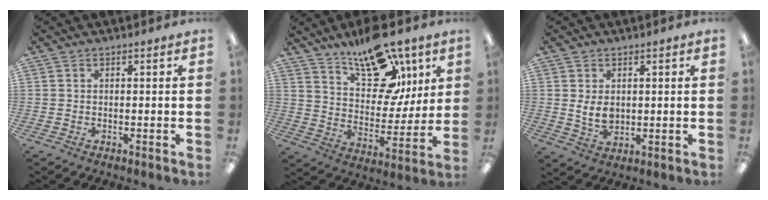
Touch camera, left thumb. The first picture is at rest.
{"total": 20.7, "force": [13.9, 10.3, 11.4], "torque": [-0.168, -0.083, 0.237]}
{"total": 5.1, "force": [0.7, 3.7, 3.5], "torque": [-0.074, -0.002, 0.011]}